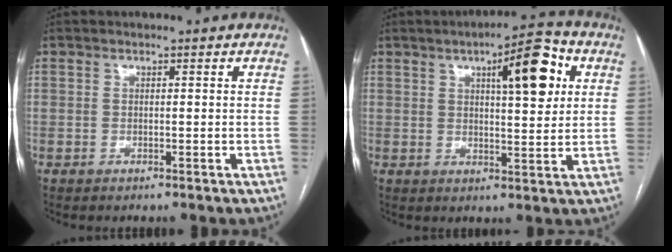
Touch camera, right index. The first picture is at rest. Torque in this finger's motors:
{"motor_torque": [0.81, 0.51, 0.23, 0.10]}